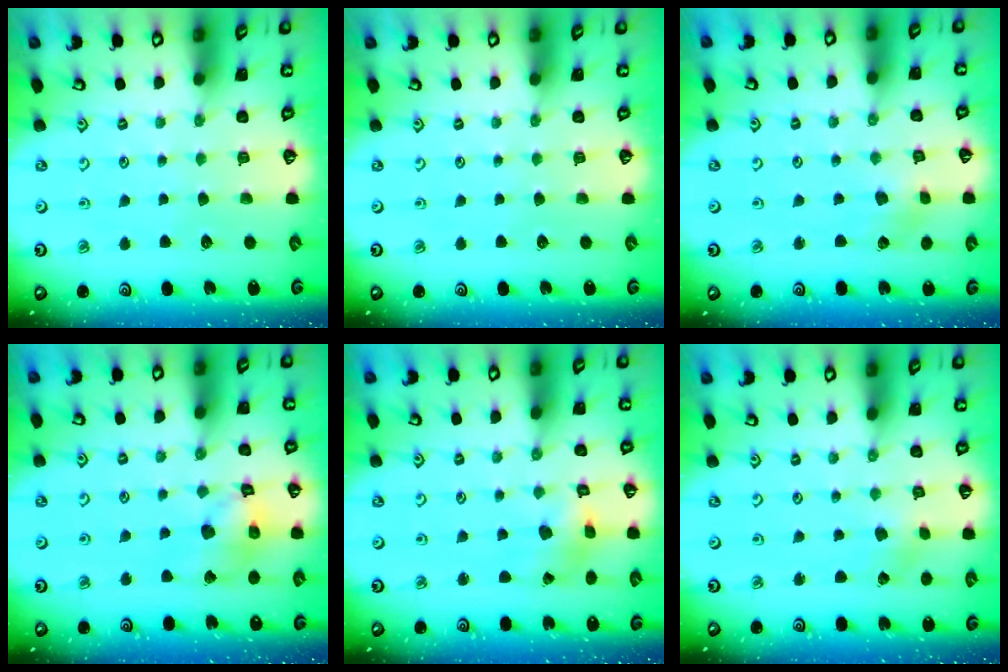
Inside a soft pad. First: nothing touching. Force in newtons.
{"total": 0.0}
{"total": 2.3, "press": 2.3, "slide": 0.4}
{"total": 12.4, "press": 12.2, "slide": 1.7}
{"total": 5.2, "press": 5.1, "slide": 0.6}
{"total": 0.0}